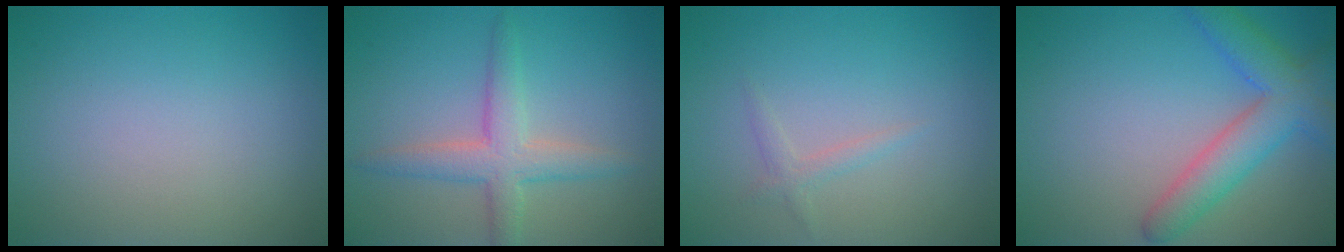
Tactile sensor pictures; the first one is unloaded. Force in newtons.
{"total": 3.7, "press": 3.7, "slide": 0.3}
{"total": 1.1, "press": 1.1, "slide": 0.0}
{"total": 5.3, "press": 5.3, "slide": 0.2}